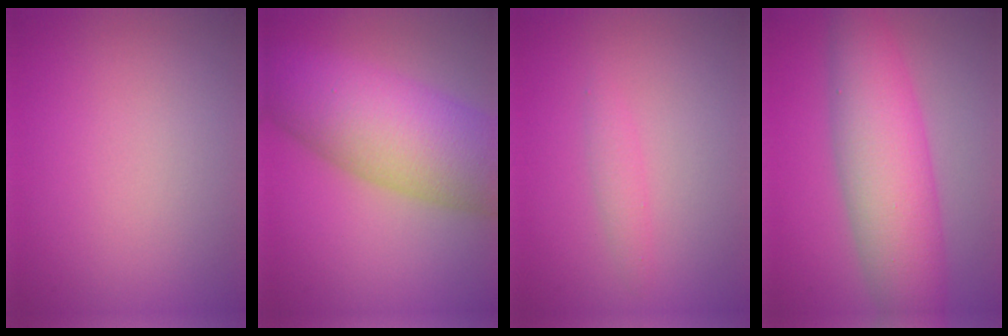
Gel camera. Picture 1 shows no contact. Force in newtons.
{"total": 11.6, "press": 11.6, "slide": 0.4}
{"total": 1.2, "press": 1.2, "slide": 0.0}
{"total": 8.1, "press": 8.1, "slide": 0.0}